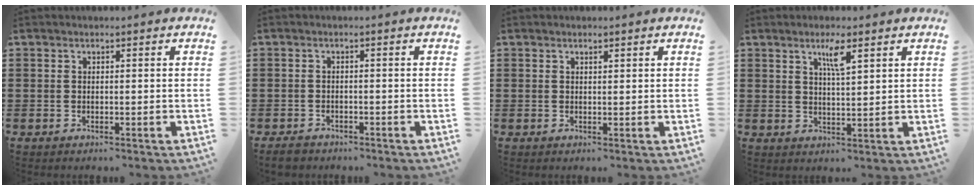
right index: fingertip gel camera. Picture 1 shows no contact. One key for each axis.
{"total": 1.8, "fx": -1.6, "fy": 0.8, "fz": 0.3, "tx": -0.017, "ty": 0.001, "tz": -0.036}
{"total": 0.6, "fx": 0.5, "fy": 0.2, "fz": 0.2, "tx": -0.006, "ty": 0.001, "tz": 0.009}
{"total": 3.7, "fx": 2.3, "fy": 0.5, "fz": 2.9, "tx": -0.055, "ty": 0.002, "tz": 0.035}